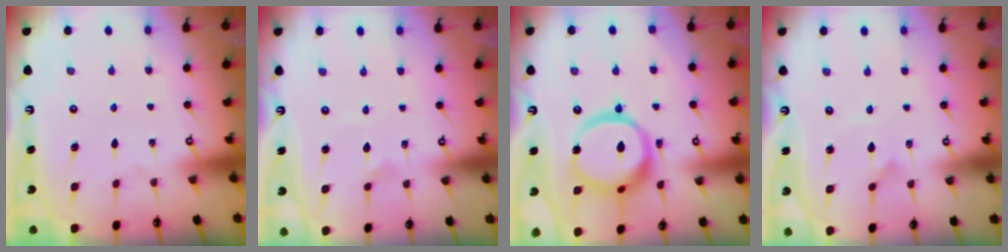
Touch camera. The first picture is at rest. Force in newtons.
{"total": 1.3, "press": 1.2, "slide": 0.4}
{"total": 17.7, "press": 17.6, "slide": 1.9}
{"total": 1.6, "press": 1.6, "slide": 0.0}